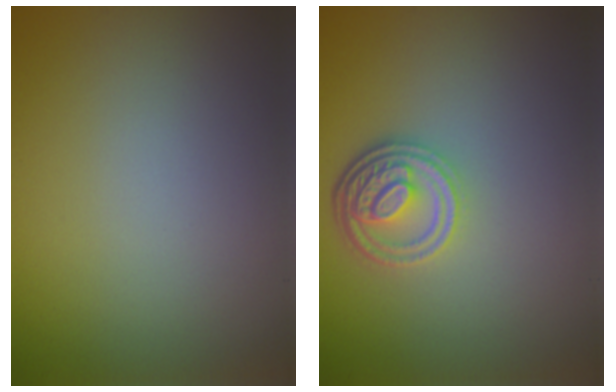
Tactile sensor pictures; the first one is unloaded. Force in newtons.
{"total": 4.4, "press": 3.3, "slide": 2.9}